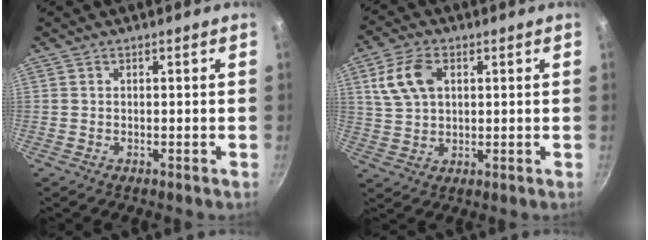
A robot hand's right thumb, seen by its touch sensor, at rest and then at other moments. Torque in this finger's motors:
{"motor_torque": [-0.19, 0.26, 0.03, 0.00, 0.08]}